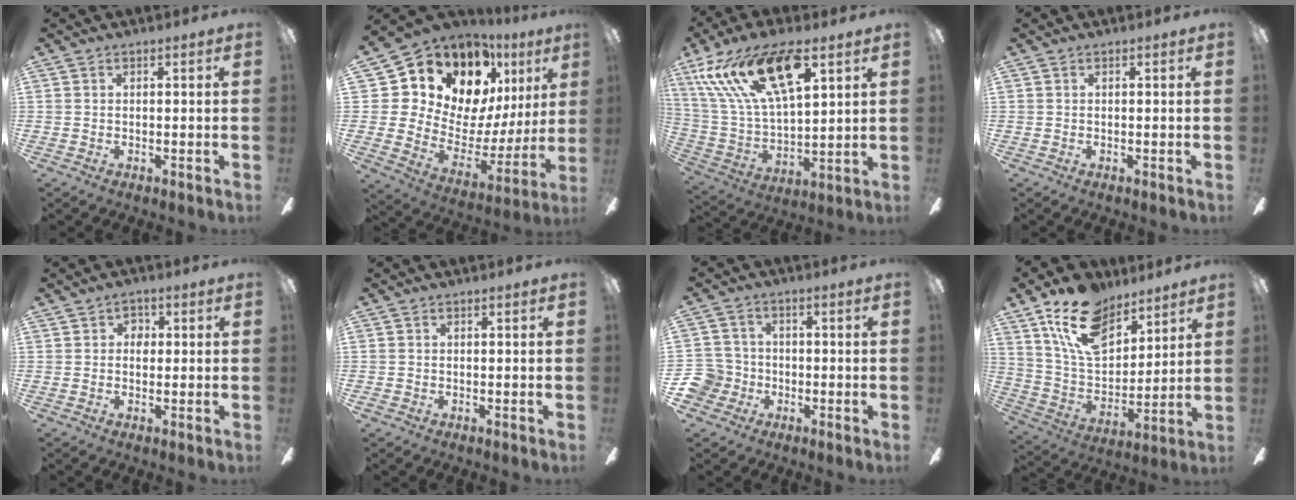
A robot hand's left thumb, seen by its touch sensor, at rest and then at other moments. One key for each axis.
{"total": 15.0, "fx": 11.6, "fy": 7.9, "fz": 5.2, "tx": -0.093, "ty": -0.122, "tz": 0.217}
{"total": 21.8, "fx": 12.0, "fy": 9.3, "fz": 15.6, "tx": -0.325, "ty": -0.045, "tz": 0.206}
{"total": 0.0}
{"total": 2.9, "fx": -0.1, "fy": 2.4, "fz": 1.6, "tx": -0.007, "ty": 0.000, "tz": -0.008}
{"total": 0.9, "fx": -0.4, "fy": 0.7, "fz": 0.3, "tx": -0.004, "ty": 0.005, "tz": -0.011}
{"total": 7.1, "fx": -2.3, "fy": 6.5, "fz": 1.5, "tx": -0.060, "ty": 0.026, "tz": -0.043}
{"total": 18.1, "fx": 11.8, "fy": 10.0, "fz": 9.4, "tx": -0.167, "ty": -0.051, "tz": 0.218}